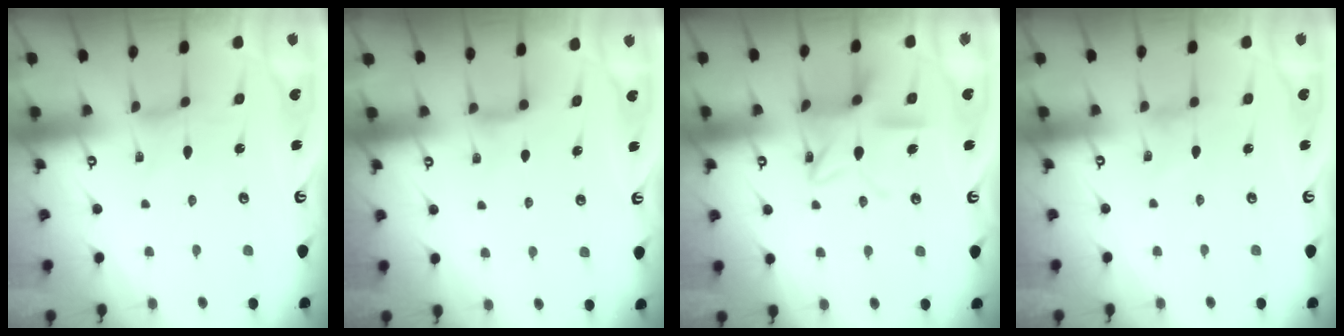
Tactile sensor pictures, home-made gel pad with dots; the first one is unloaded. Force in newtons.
{"total": 5.0, "press": 5.0, "slide": 0.7}
{"total": 12.9, "press": 12.8, "slide": 0.9}
{"total": 0.0}